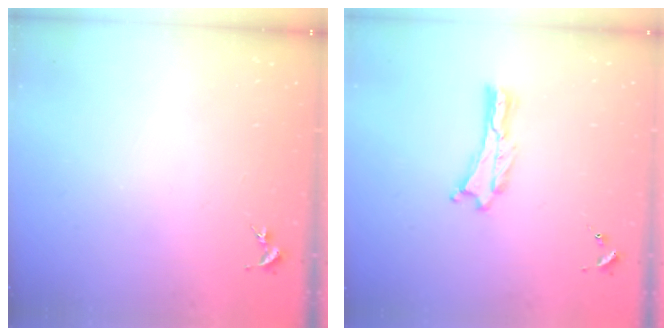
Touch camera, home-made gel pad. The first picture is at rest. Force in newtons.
{"total": 0.0}